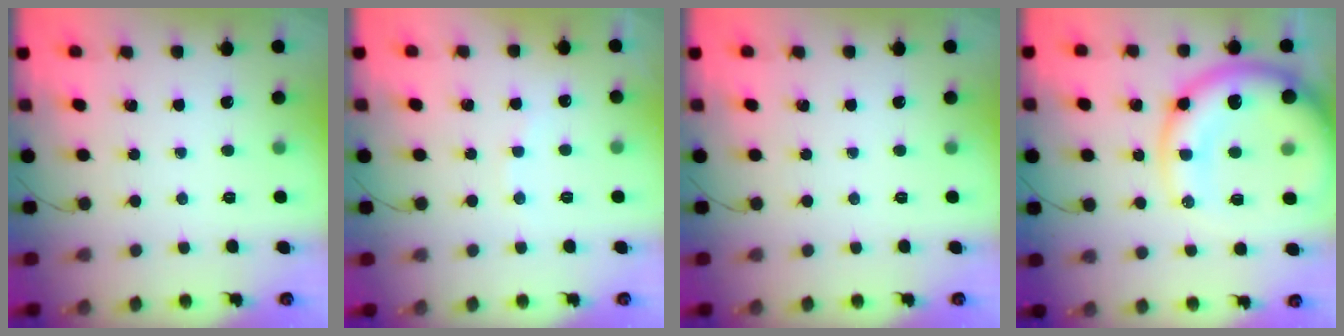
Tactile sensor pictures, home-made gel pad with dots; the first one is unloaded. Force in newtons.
{"total": 5.6, "press": 5.5, "slide": 0.9}
{"total": 0.0}
{"total": 20.2, "press": 19.8, "slide": 3.9}